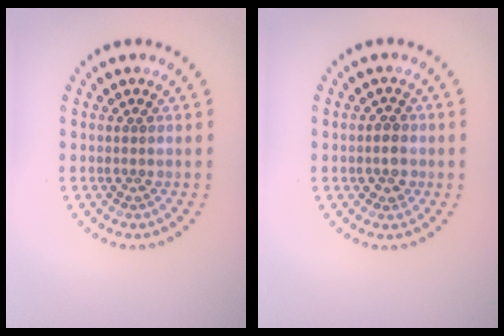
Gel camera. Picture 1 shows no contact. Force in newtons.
{"total": 1.8, "press": 1.8, "slide": 0.5}